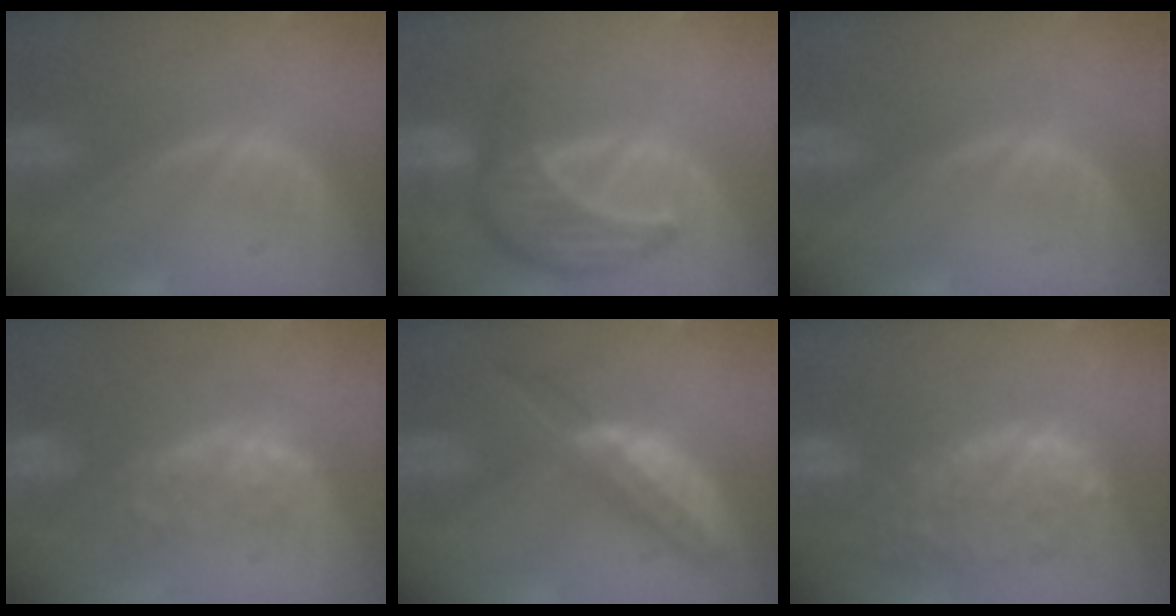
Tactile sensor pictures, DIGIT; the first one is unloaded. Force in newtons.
{"total": 8.7, "press": 7.9, "slide": 3.7}
{"total": 0.0}
{"total": 7.9, "press": 7.6, "slide": 2.3}
{"total": 6.5, "press": 5.7, "slide": 3.1}
{"total": 11.5, "press": 10.5, "slide": 4.8}